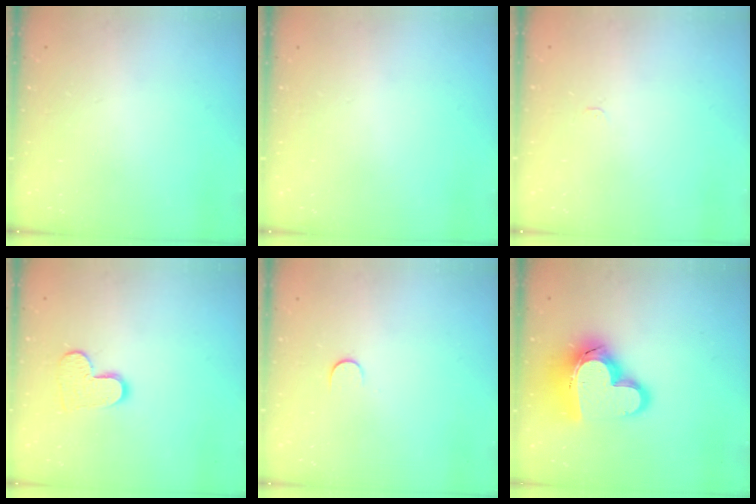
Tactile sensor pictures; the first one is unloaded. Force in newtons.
{"total": 0.0}
{"total": 2.4, "press": 2.4, "slide": 0.3}
{"total": 9.4, "press": 9.4, "slide": 0.6}
{"total": 5.0, "press": 5.0, "slide": 0.5}
{"total": 19.3, "press": 19.2, "slide": 1.8}